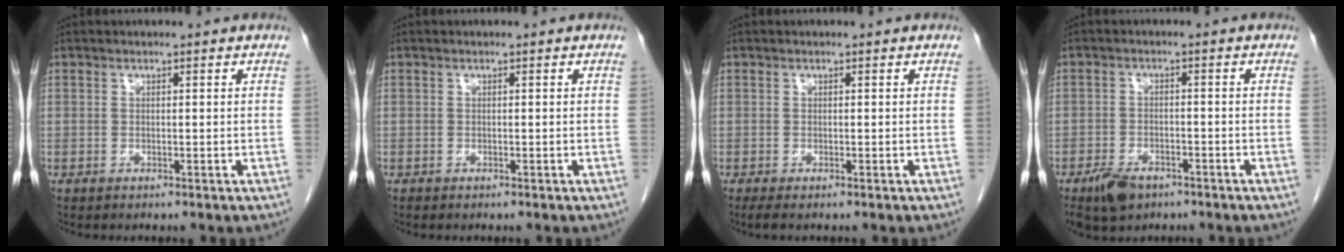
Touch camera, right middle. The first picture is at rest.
{"total": 0.0}
{"total": 1.0, "force": [-0.7, 0.1, 0.7], "torque": [-0.009, -0.003, -0.011]}
{"total": 5.3, "force": [-3.6, 2.8, 2.8], "torque": [-0.053, -0.003, -0.056]}